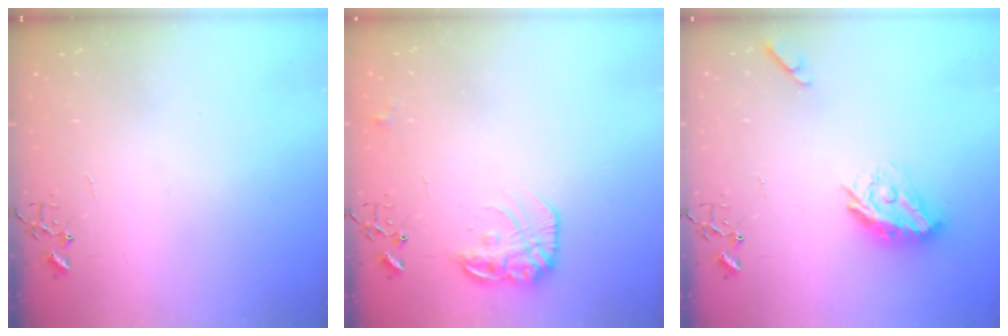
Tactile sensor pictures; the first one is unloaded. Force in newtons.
{"total": 13.6, "press": 13.6, "slide": 0.7}
{"total": 13.5, "press": 13.4, "slide": 0.7}